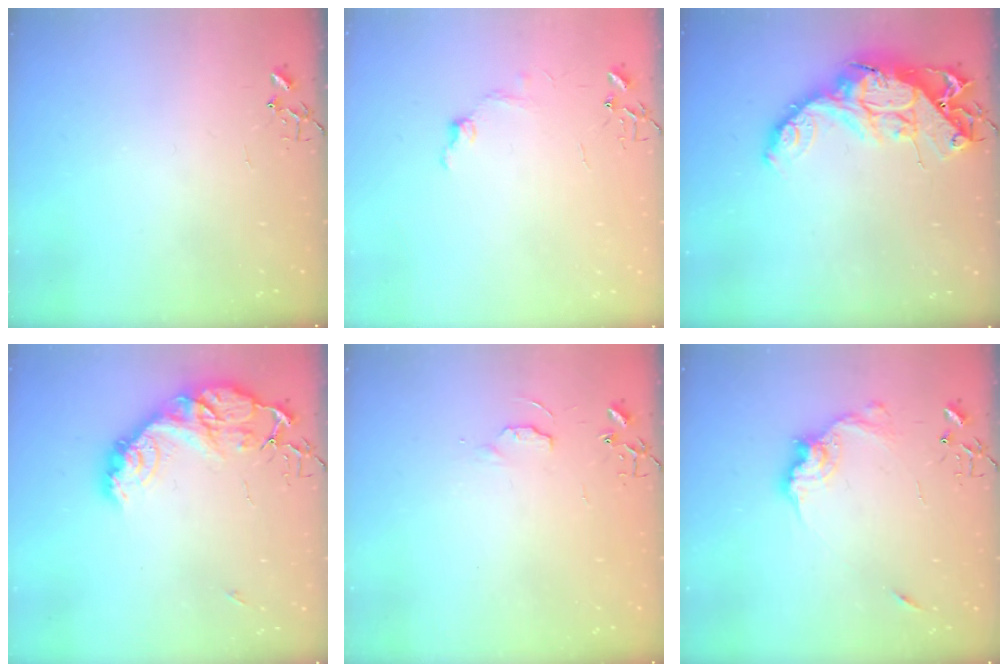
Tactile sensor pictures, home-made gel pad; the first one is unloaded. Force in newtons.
{"total": 7.7, "press": 7.6, "slide": 0.9}
{"total": 18.5, "press": 18.5, "slide": 1.3}
{"total": 15.4, "press": 15.3, "slide": 1.3}
{"total": 3.8, "press": 3.7, "slide": 0.5}
{"total": 13.1, "press": 13.1, "slide": 1.0}